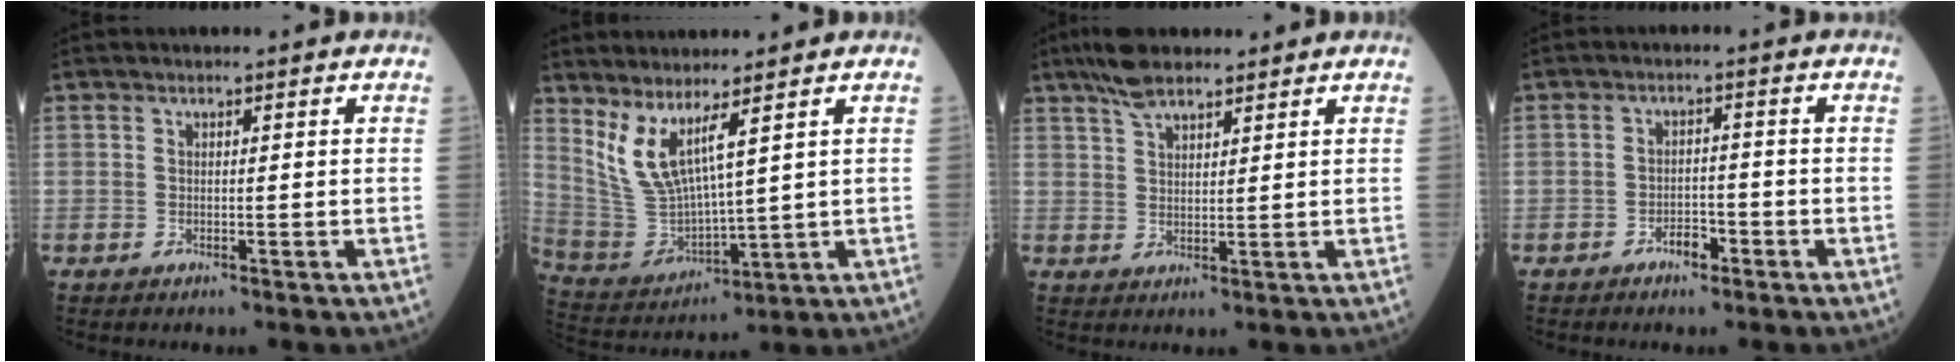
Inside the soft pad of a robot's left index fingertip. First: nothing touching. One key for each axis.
{"total": 8.2, "fx": 4.9, "fy": 0.9, "fz": 6.5, "tx": -0.147, "ty": -0.022, "tz": 0.118}
{"total": 5.5, "fx": 4.4, "fy": 1.5, "fz": 2.9, "tx": -0.066, "ty": 0.018, "tz": 0.084}
{"total": 2.6, "fx": -1.7, "fy": 1.1, "fz": 1.5, "tx": -0.024, "ty": 0.003, "tz": -0.030}